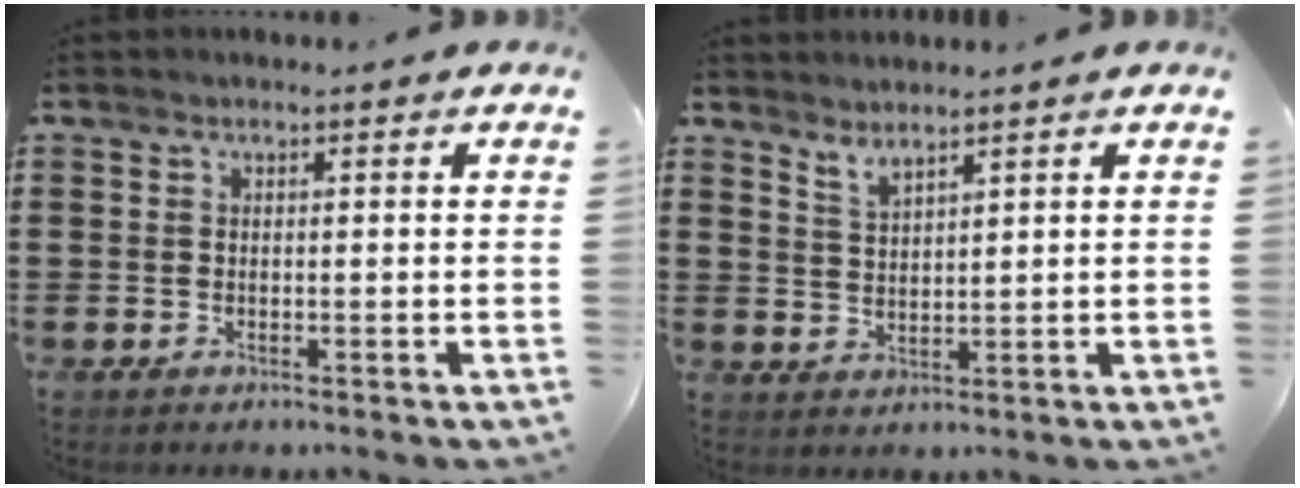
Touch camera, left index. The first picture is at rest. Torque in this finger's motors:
{"motor_torque": [0.24, -0.40, 0.05, 0.01]}